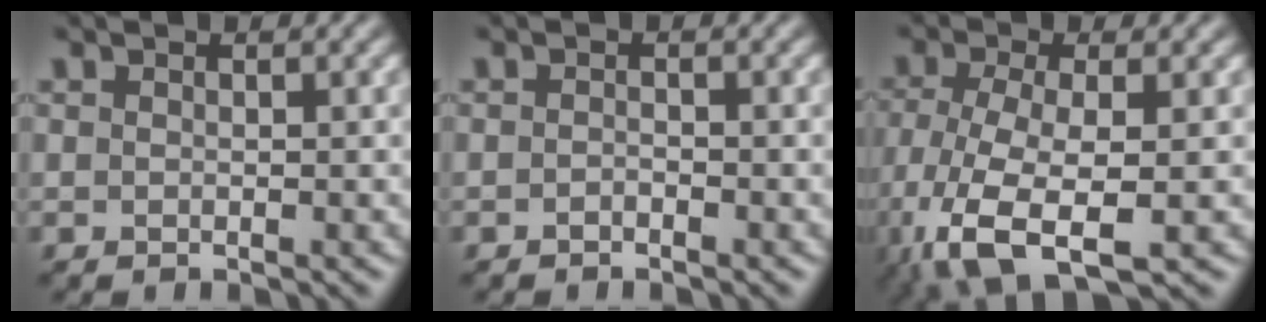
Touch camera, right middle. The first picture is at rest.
{"total": 0.6, "force": [-0.5, 0.2, 0.3], "torque": [-0.006, 0.000, -0.009]}
{"total": 8.4, "force": [-3.7, 3.2, 6.7], "torque": [-0.155, -0.019, -0.072]}